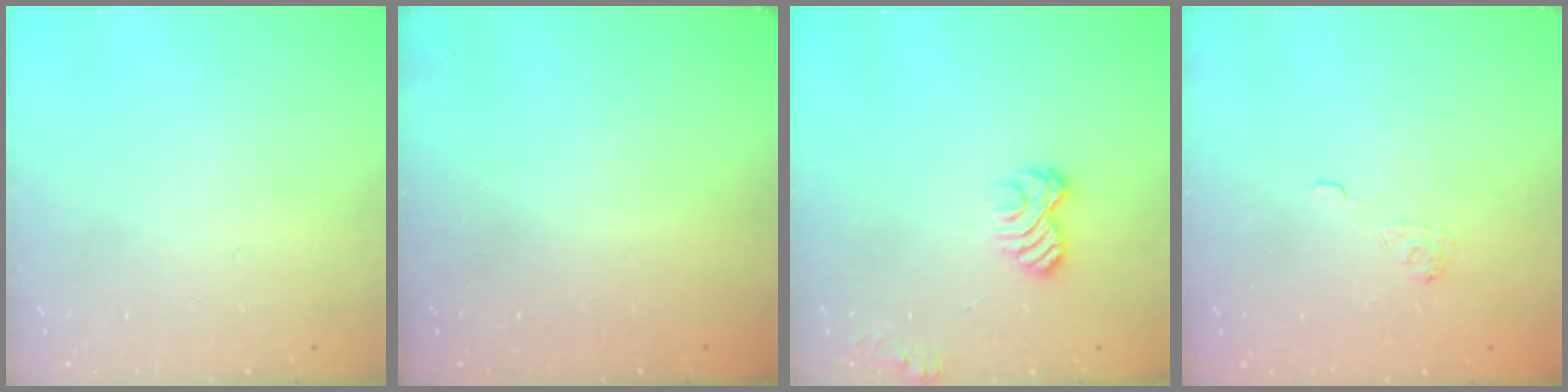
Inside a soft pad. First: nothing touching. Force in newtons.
{"total": 2.4, "press": 2.2, "slide": 0.8}
{"total": 6.0, "press": 5.8, "slide": 1.3}
{"total": 2.1, "press": 1.5, "slide": 1.4}